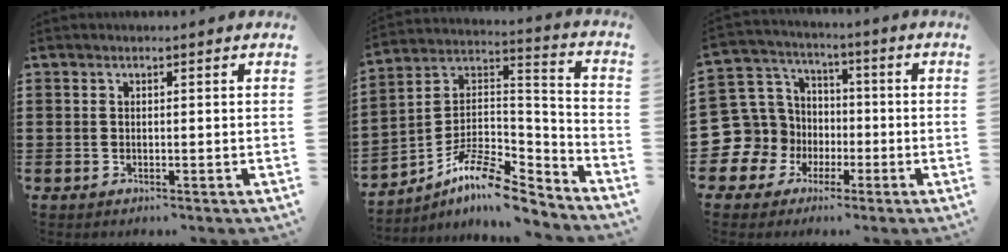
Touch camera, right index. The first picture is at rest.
{"total": 10.7, "force": [-8.4, 3.1, 5.9], "torque": [-0.116, 0.016, -0.165]}
{"total": 11.2, "force": [-2.2, 10.7, 2.5], "torque": [-0.134, -0.003, -0.038]}